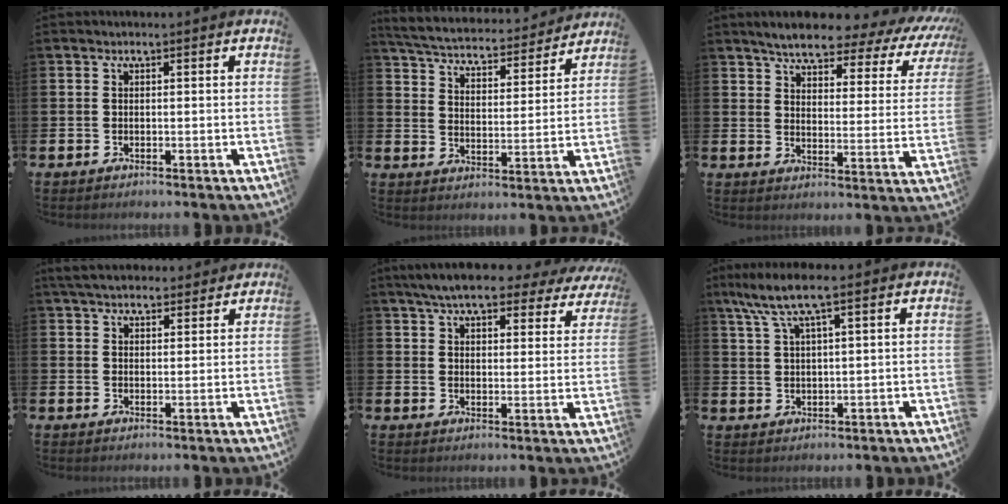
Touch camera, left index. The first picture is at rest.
{"total": 5.2, "force": [5.1, 0.9, 1.0], "torque": [-0.046, -0.042, 0.082]}
{"total": 6.0, "force": [5.1, 1.3, 2.9], "torque": [-0.064, -0.037, 0.075]}
{"total": 4.6, "force": [4.3, 1.3, 1.0], "torque": [-0.027, -0.013, 0.079]}
{"total": 7.4, "force": [6.6, 1.5, 3.1], "torque": [-0.069, -0.027, 0.115]}
{"total": 6.7, "force": [4.5, 1.2, 4.8], "torque": [-0.105, -0.003, 0.081]}